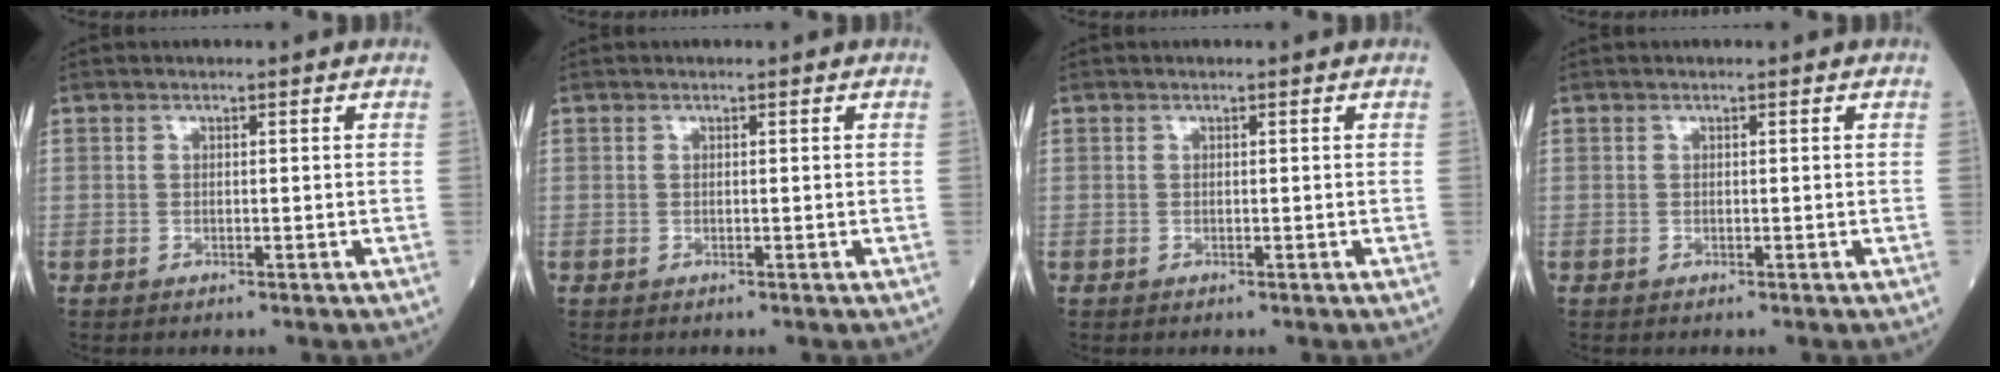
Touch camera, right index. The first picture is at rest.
{"total": 0.0}
{"total": 0.0}
{"total": 0.0}